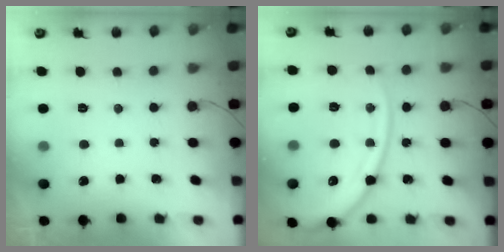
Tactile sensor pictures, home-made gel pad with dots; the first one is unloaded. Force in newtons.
{"total": 15.9, "press": 15.7, "slide": 2.0}